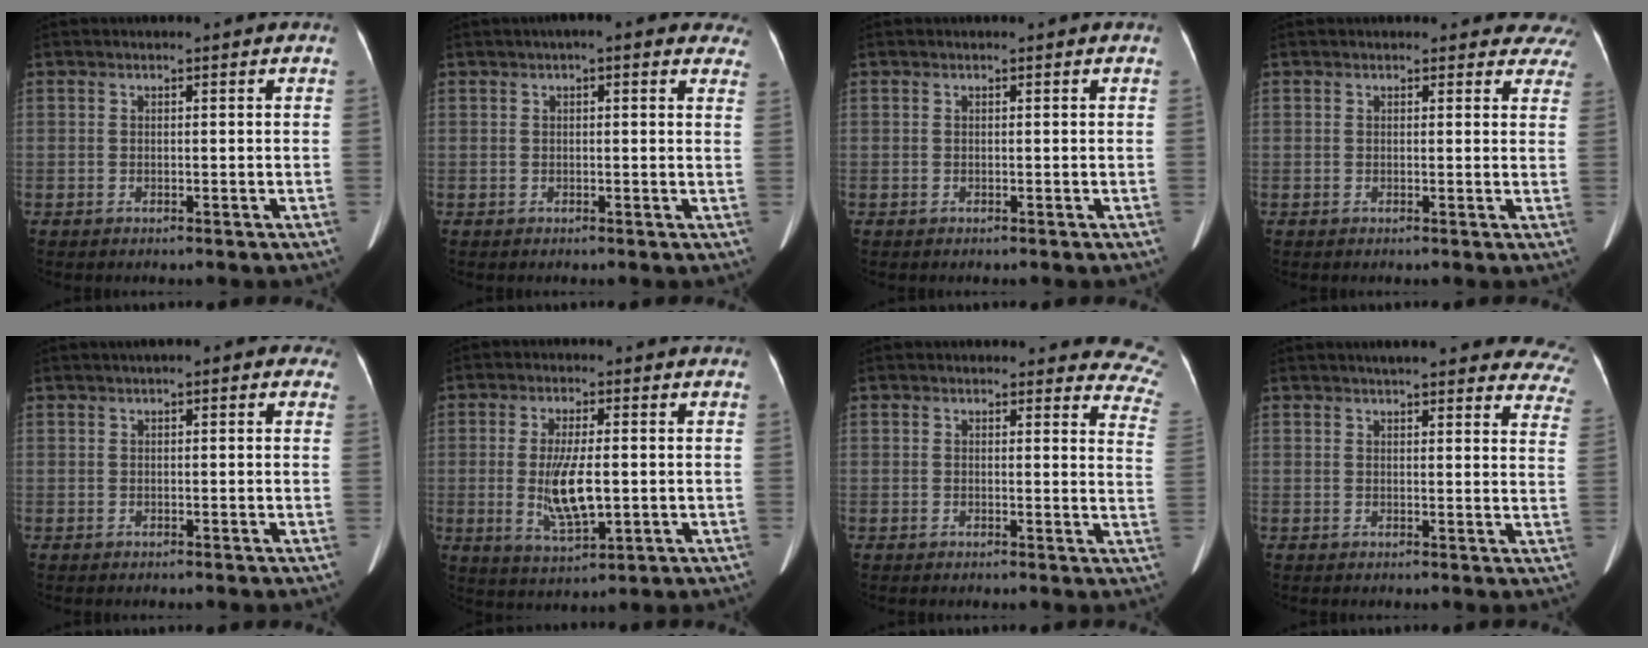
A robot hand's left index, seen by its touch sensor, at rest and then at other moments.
{"total": 8.0, "force": [5.8, 2.2, 5.0], "torque": [-0.044, 0.018, 0.054]}
{"total": 0.0}
{"total": 7.4, "force": [6.8, 2.8, 0.4], "torque": [0.045, -0.011, 0.035]}
{"total": 4.1, "force": [2.4, 1.4, 3.0], "torque": [-0.026, 0.029, 0.023]}
{"total": 8.3, "force": [-0.6, 2.3, 7.9], "torque": [-0.161, -0.012, -0.005]}
{"total": 10.4, "force": [9.7, 3.1, 2.2], "torque": [0.025, -0.055, 0.056]}
{"total": 20.2, "force": [18.0, 4.2, 7.9], "torque": [-0.076, -0.030, 0.186]}